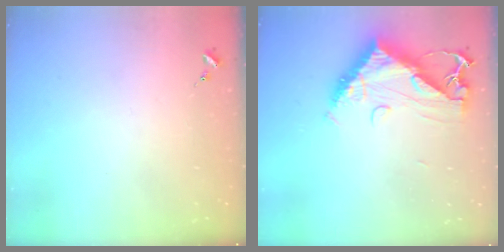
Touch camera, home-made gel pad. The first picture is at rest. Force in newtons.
{"total": 11.6, "press": 11.6, "slide": 1.1}